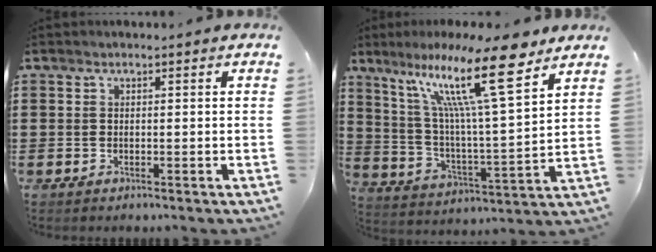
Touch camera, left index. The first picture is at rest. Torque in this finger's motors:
{"motor_torque": [2.14, 0.00, 1.05, 0.21]}